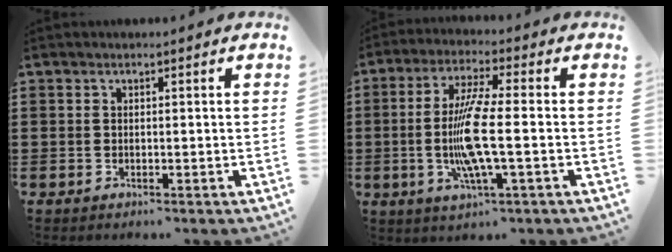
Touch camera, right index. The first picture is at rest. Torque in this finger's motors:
{"motor_torque": [2.14, 0.00, 1.04, 0.21]}